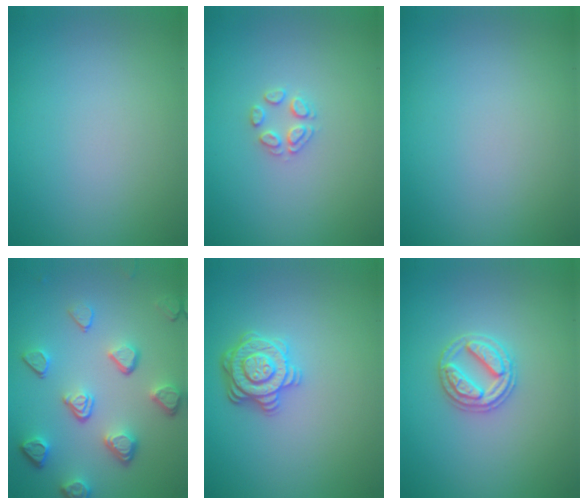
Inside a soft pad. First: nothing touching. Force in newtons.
{"total": 1.7, "press": 1.6, "slide": 0.2}
{"total": 0.0}
{"total": 5.1, "press": 3.7, "slide": 3.5}
{"total": 3.2, "press": 3.0, "slide": 1.1}
{"total": 2.7, "press": 2.7, "slide": 0.3}